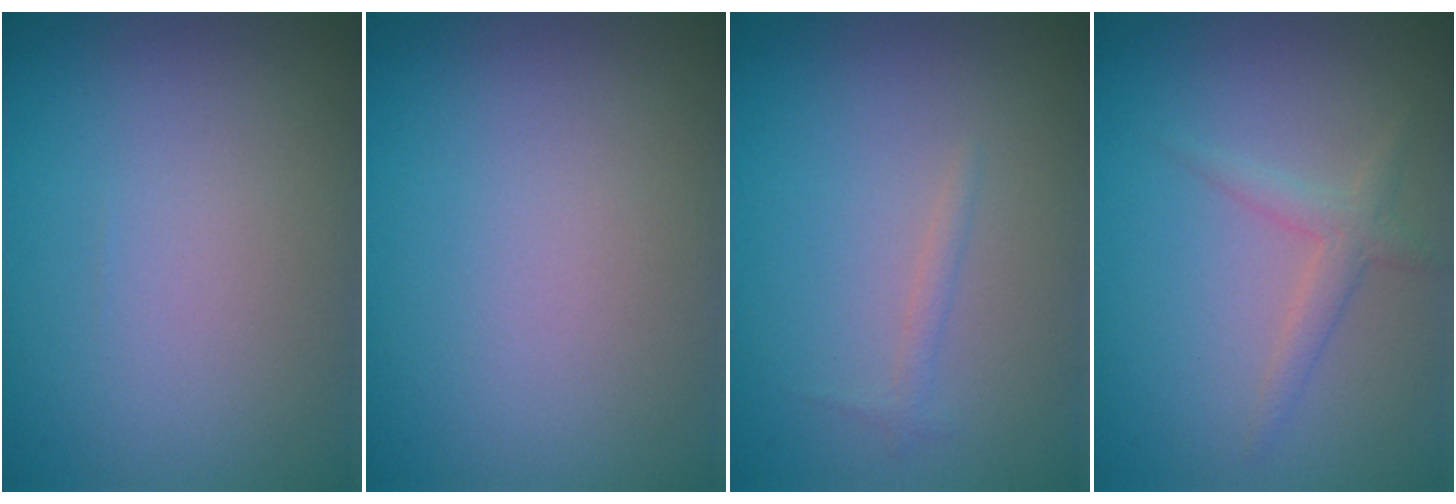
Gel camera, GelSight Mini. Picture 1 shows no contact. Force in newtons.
{"total": 0.0}
{"total": 0.8, "press": 0.8, "slide": 0.0}
{"total": 1.8, "press": 1.8, "slide": 0.0}